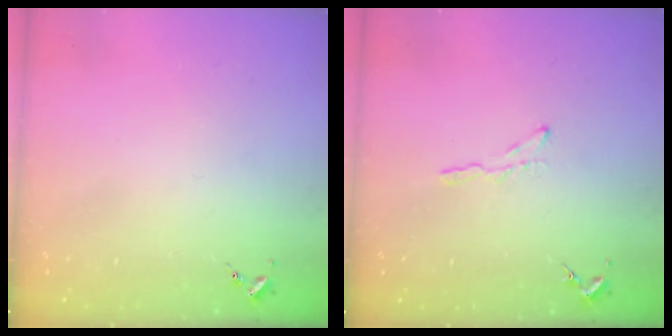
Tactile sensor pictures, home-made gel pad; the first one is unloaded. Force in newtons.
{"total": 3.8, "press": 3.7, "slide": 0.4}